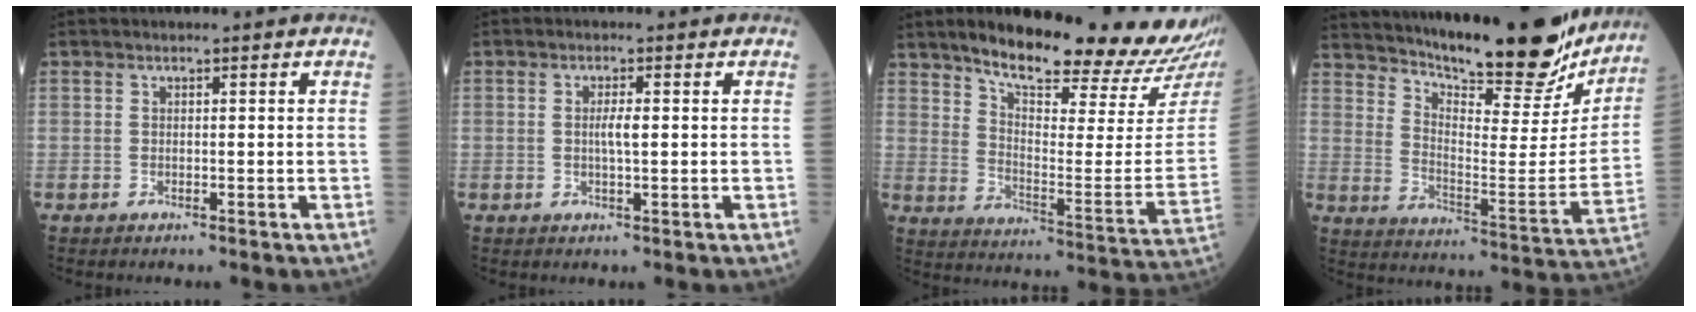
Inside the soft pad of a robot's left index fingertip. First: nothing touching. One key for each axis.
{"total": 2.2, "fx": -0.4, "fy": 0.4, "fz": 2.1, "tx": -0.040, "ty": -0.003, "tz": -0.009}
{"total": 22.9, "fx": 19.5, "fy": 2.8, "fz": 11.8, "tx": -0.173, "ty": -0.059, "tz": 0.257}
{"total": 25.3, "fx": 22.0, "fy": 5.2, "fz": 11.4, "tx": -0.182, "ty": -0.054, "tz": 0.296}